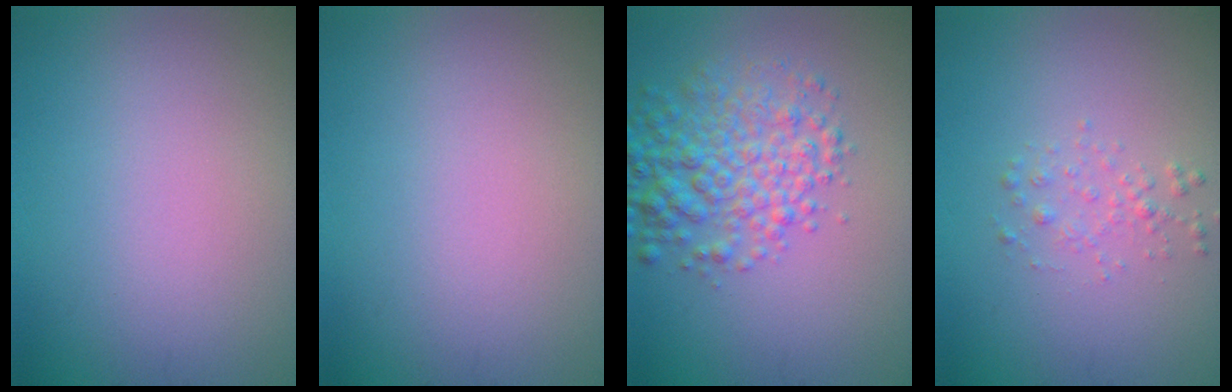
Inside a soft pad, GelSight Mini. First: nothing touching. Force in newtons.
{"total": 0.0}
{"total": 5.5, "press": 5.5, "slide": 0.2}
{"total": 1.2, "press": 1.2, "slide": 0.0}